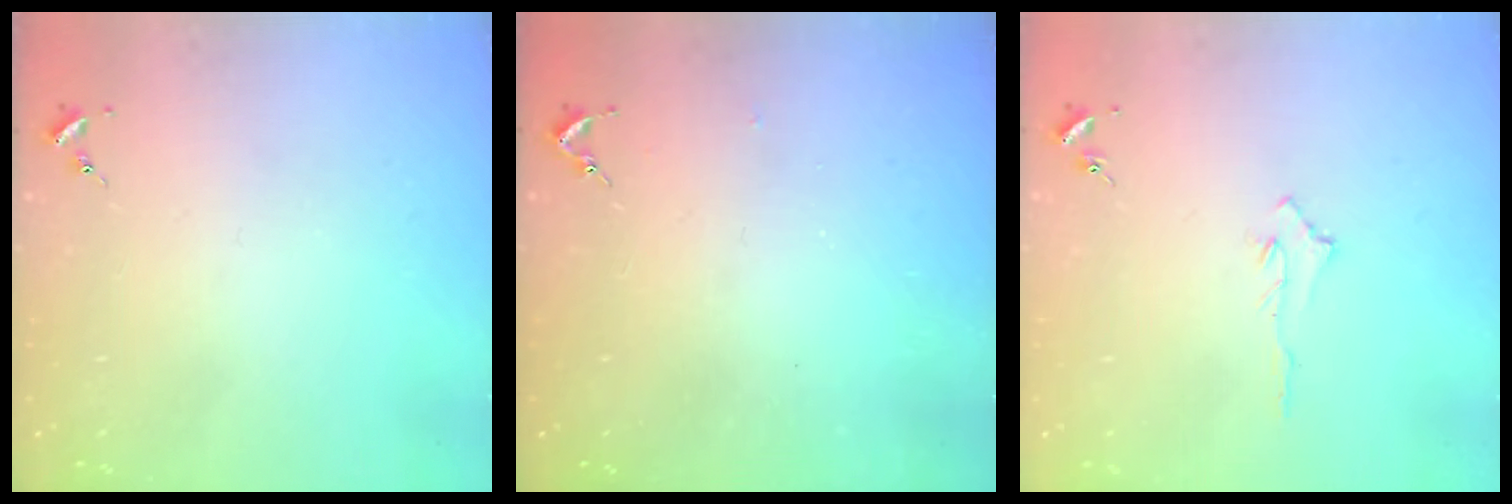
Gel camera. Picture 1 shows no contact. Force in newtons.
{"total": 2.6, "press": 2.5, "slide": 0.3}
{"total": 2.9, "press": 2.9, "slide": 0.4}